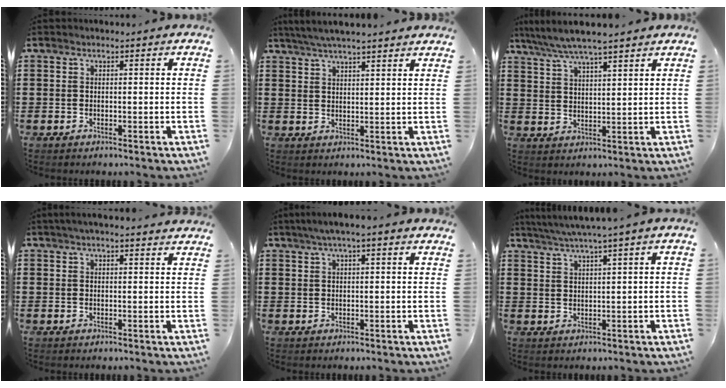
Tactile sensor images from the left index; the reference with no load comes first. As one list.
[{"total": 4.1, "force": [3.8, -0.2, 1.4], "torque": [-0.038, -0.006, 0.069]}, {"total": 5.3, "force": [4.6, 0.2, 2.5], "torque": [-0.063, -0.017, 0.081]}, {"total": 2.2, "force": [1.8, 0.2, 1.2], "torque": [-0.026, 0.005, 0.033]}, {"total": 2.6, "force": [1.5, 0.0, 2.2], "torque": [-0.044, 0.003, 0.025]}, {"total": 3.1, "force": [2.1, -0.6, 2.2], "torque": [-0.044, -0.005, 0.035]}]